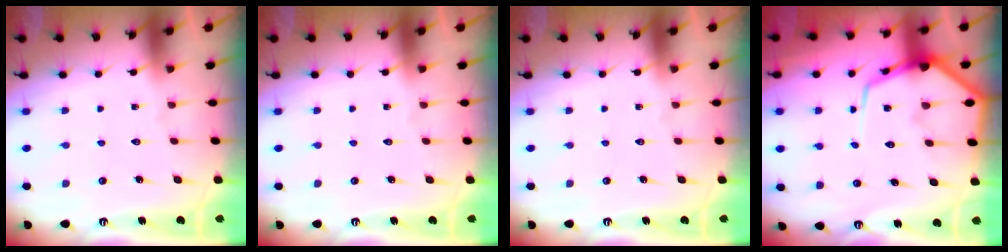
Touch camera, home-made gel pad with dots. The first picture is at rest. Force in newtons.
{"total": 0.0}
{"total": 0.0}
{"total": 11.9, "press": 11.8, "slide": 0.8}